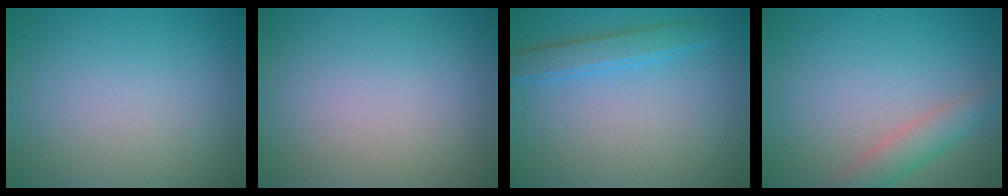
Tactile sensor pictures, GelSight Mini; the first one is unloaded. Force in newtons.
{"total": 0.0}
{"total": 2.5, "press": 2.5, "slide": 0.1}
{"total": 2.9, "press": 2.9, "slide": 0.1}